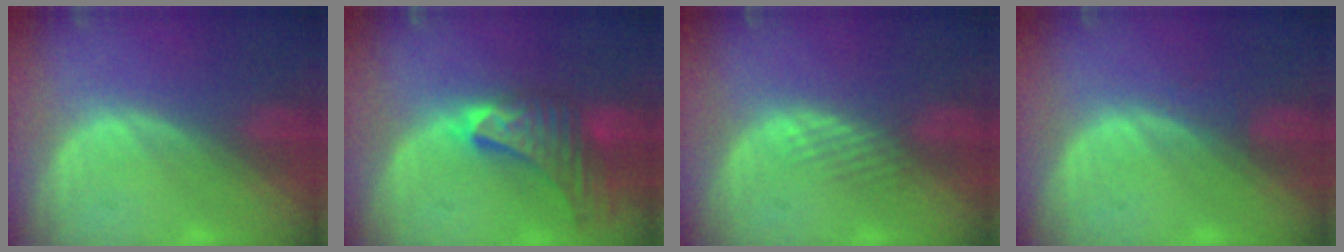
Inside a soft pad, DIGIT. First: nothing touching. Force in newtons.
{"total": 9.3, "press": 8.3, "slide": 4.3}
{"total": 1.8, "press": 1.8, "slide": 0.2}
{"total": 0.6, "press": 0.6, "slide": 0.2}